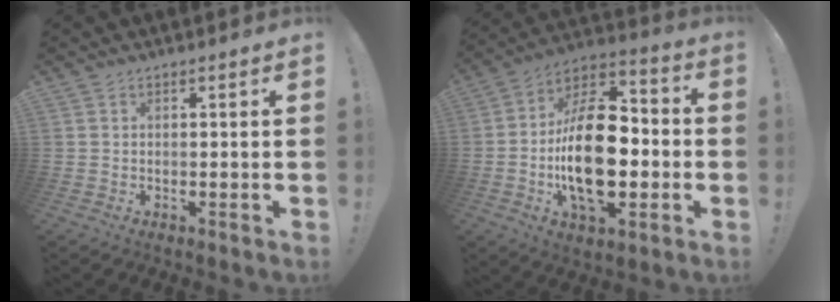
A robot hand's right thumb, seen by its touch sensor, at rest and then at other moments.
{"total": 23.3, "force": [-3.6, 12.8, 19.1], "torque": [-0.350, 0.015, -0.055]}